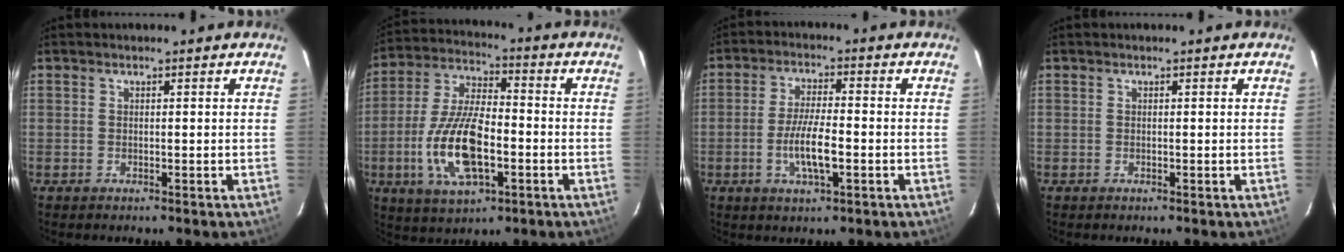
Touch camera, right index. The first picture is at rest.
{"total": 15.5, "force": [-4.3, 6.3, 13.5], "torque": [-0.287, -0.005, -0.080]}
{"total": 7.3, "force": [-2.2, 1.7, 6.8], "torque": [-0.133, -0.006, -0.041]}
{"total": 0.0}